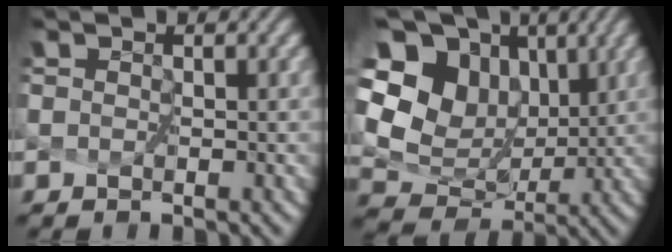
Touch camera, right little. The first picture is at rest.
{"total": 11.8, "force": [4.4, 9.2, 6.0], "torque": [-0.153, 0.022, 0.086]}